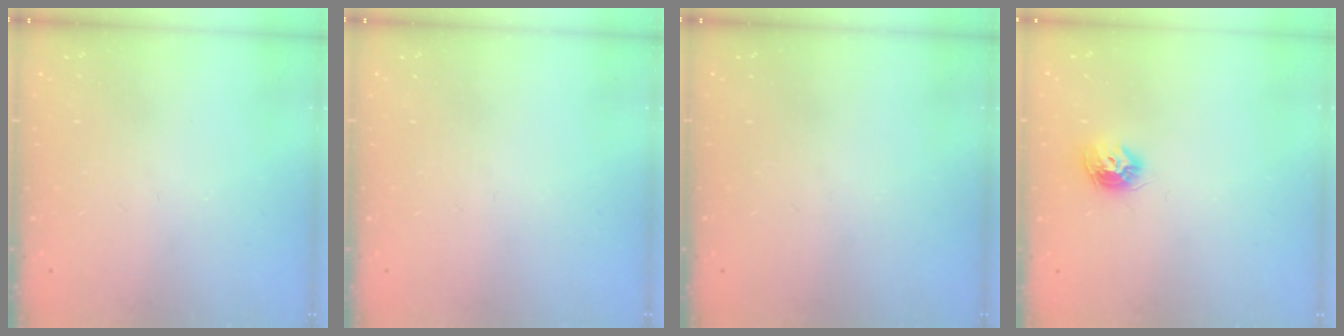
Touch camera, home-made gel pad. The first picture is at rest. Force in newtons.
{"total": 0.0}
{"total": 0.0}
{"total": 8.3, "press": 8.3, "slide": 0.2}